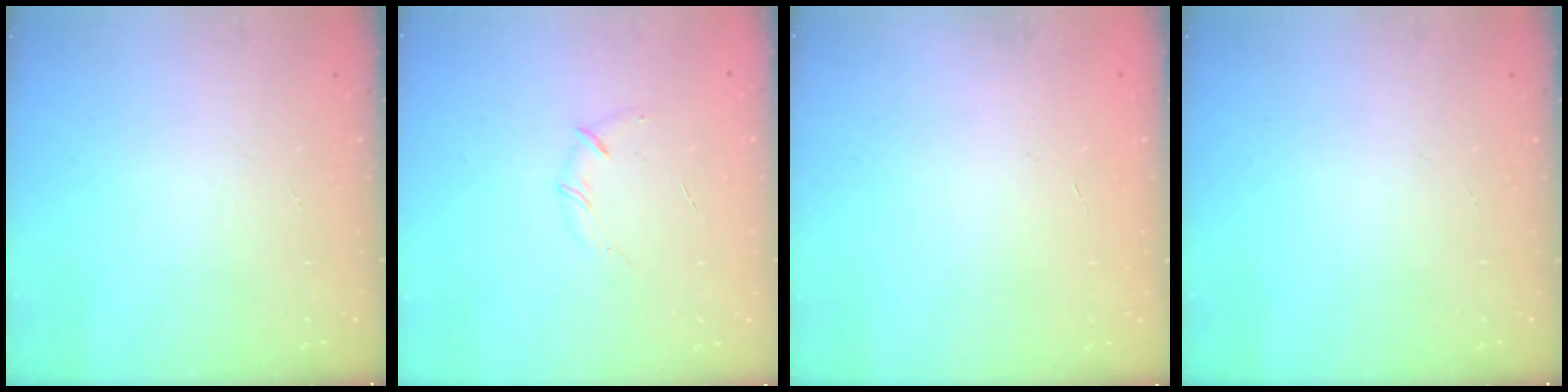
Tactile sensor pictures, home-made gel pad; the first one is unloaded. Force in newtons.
{"total": 3.8, "press": 3.7, "slide": 1.0}
{"total": 0.5, "press": 0.5, "slide": 0.1}
{"total": 0.0}